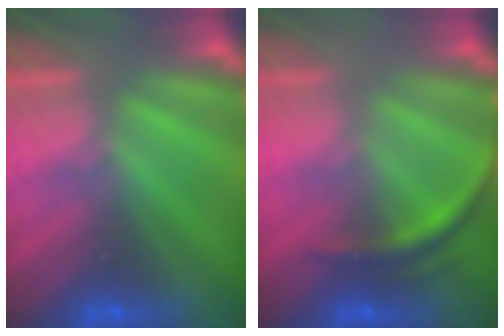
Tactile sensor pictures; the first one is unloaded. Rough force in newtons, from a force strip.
{"total": 3.5}